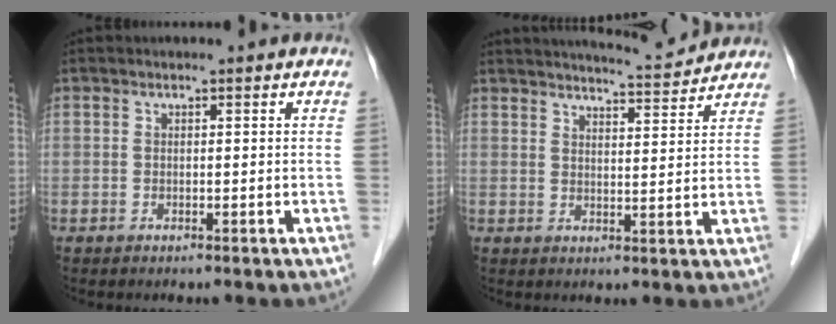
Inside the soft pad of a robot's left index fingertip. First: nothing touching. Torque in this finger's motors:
{"motor_torque": [0.94, -1.19, 0.23, 0.02]}